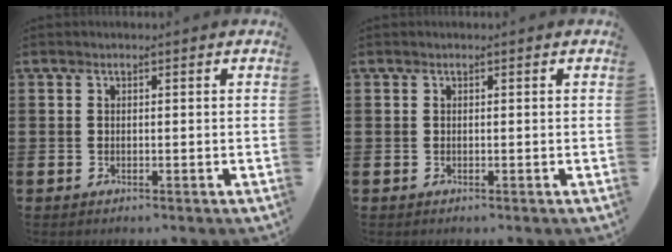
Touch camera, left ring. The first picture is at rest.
{"total": 0.0}